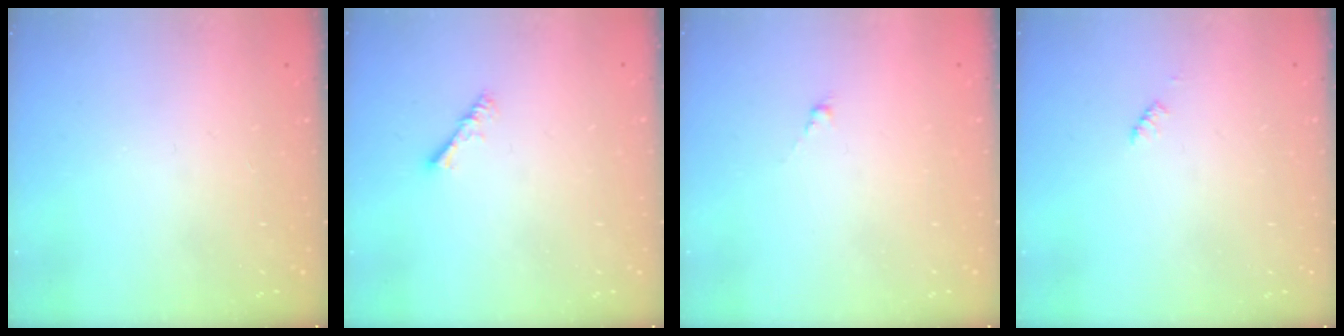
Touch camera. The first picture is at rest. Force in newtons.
{"total": 2.8, "press": 2.8, "slide": 0.5}
{"total": 0.0}
{"total": 0.9, "press": 0.9, "slide": 0.2}